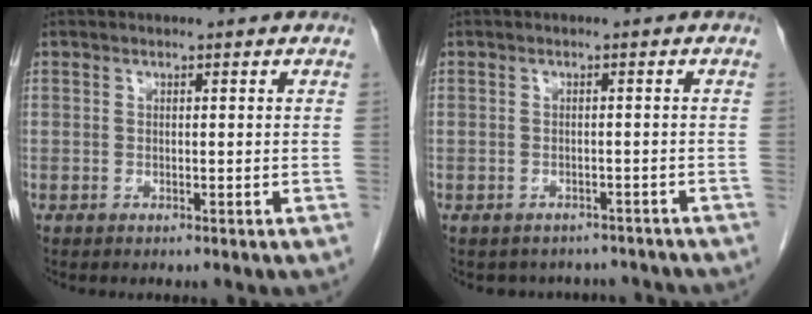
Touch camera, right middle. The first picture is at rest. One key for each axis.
{"total": 6.5, "fx": -5.8, "fy": 3.0, "fz": 0.4, "tx": -0.001, "ty": 0.015, "tz": -0.060}